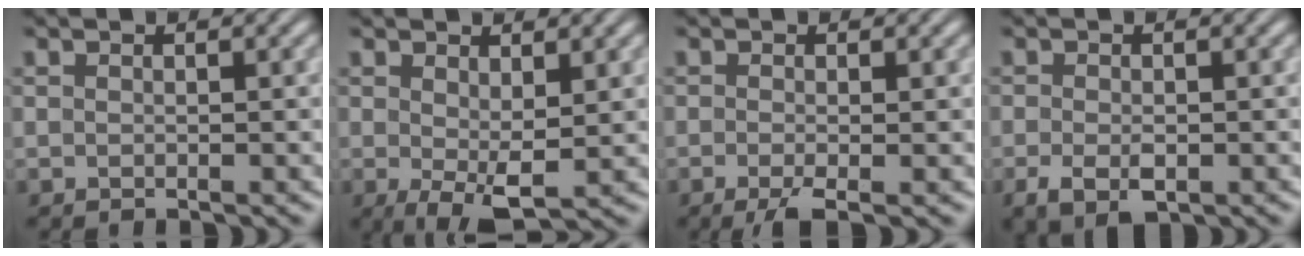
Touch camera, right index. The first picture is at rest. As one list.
[{"total": 3.6, "force": [-1.0, 1.3, 3.2], "torque": [-0.054, -0.030, 0.000]}, {"total": 2.2, "force": [-1.3, 0.5, 1.6], "torque": [-0.034, -0.012, -0.019]}, {"total": 3.2, "force": [-1.5, 1.8, 2.2], "torque": [-0.048, -0.020, -0.013]}]